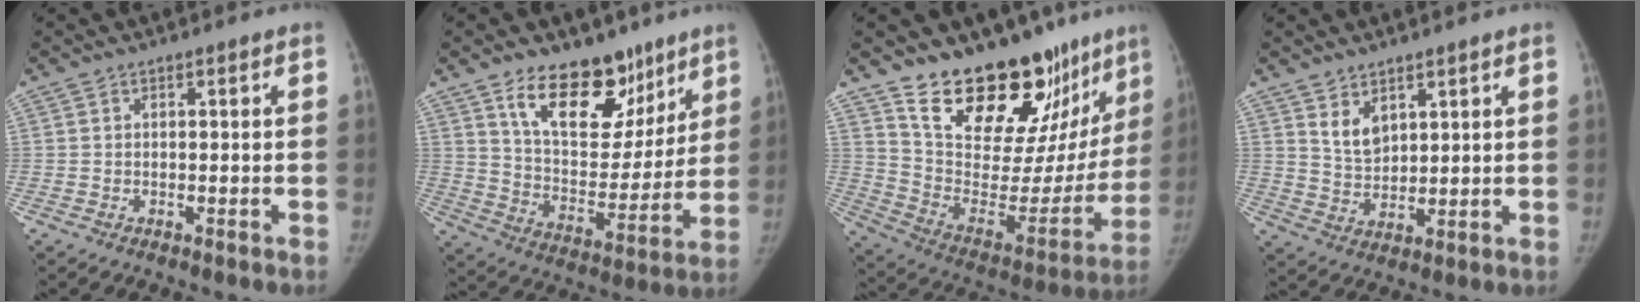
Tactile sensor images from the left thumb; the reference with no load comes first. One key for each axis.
{"total": 18.2, "fx": 11.7, "fy": 10.0, "fz": 9.8, "tx": -0.087, "ty": -0.075, "tz": 0.198}
{"total": 27.4, "fx": 20.8, "fy": 11.8, "fz": 13.5, "tx": -0.158, "ty": -0.118, "tz": 0.318}
{"total": 5.0, "fx": 3.1, "fy": 2.9, "fz": 2.8, "tx": -0.031, "ty": -0.031, "tz": 0.067}